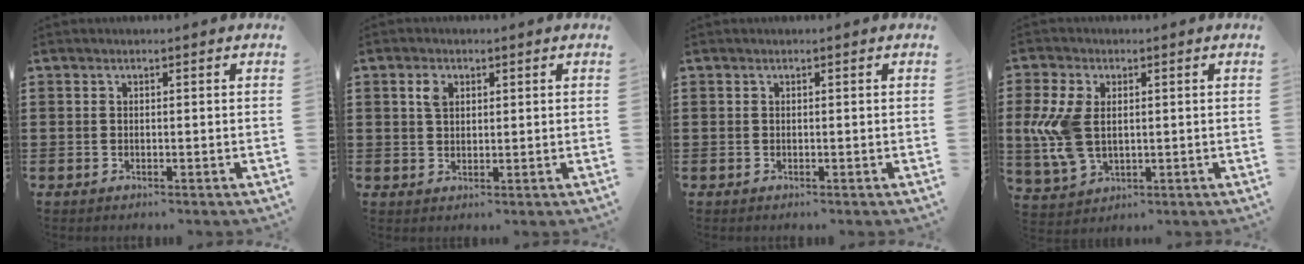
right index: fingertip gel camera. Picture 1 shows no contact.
{"total": 2.5, "force": [1.0, 1.6, 1.6], "torque": [-0.037, 0.006, 0.018]}
{"total": 0.0}
{"total": 8.4, "force": [0.5, 5.3, 6.5], "torque": [-0.168, 0.002, 0.004]}